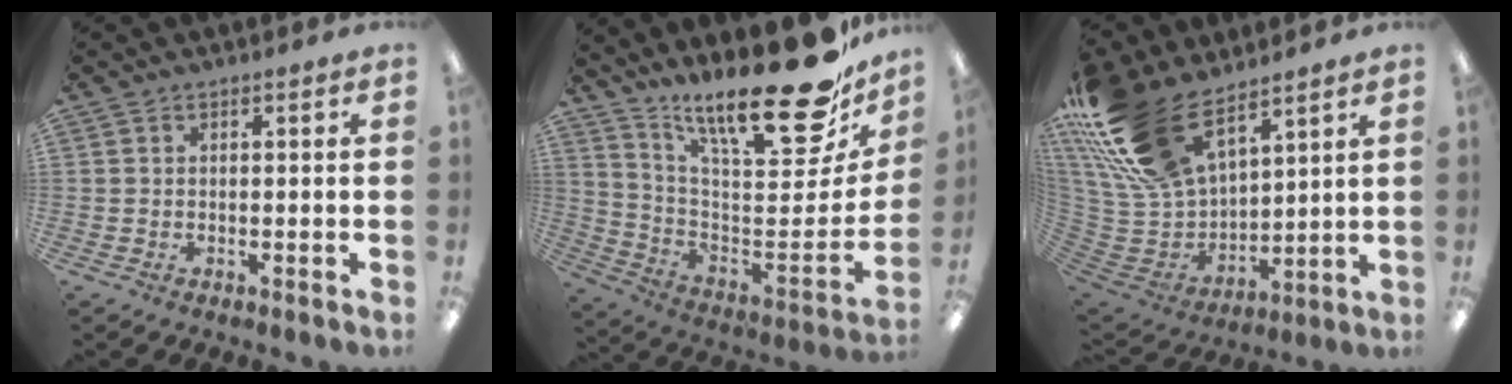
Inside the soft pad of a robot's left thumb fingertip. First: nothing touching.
{"total": 25.8, "force": [19.4, 6.6, 15.7], "torque": [-0.220, -0.148, 0.315]}
{"total": 24.0, "force": [16.2, 12.1, 13.0], "torque": [-0.285, -0.082, 0.300]}